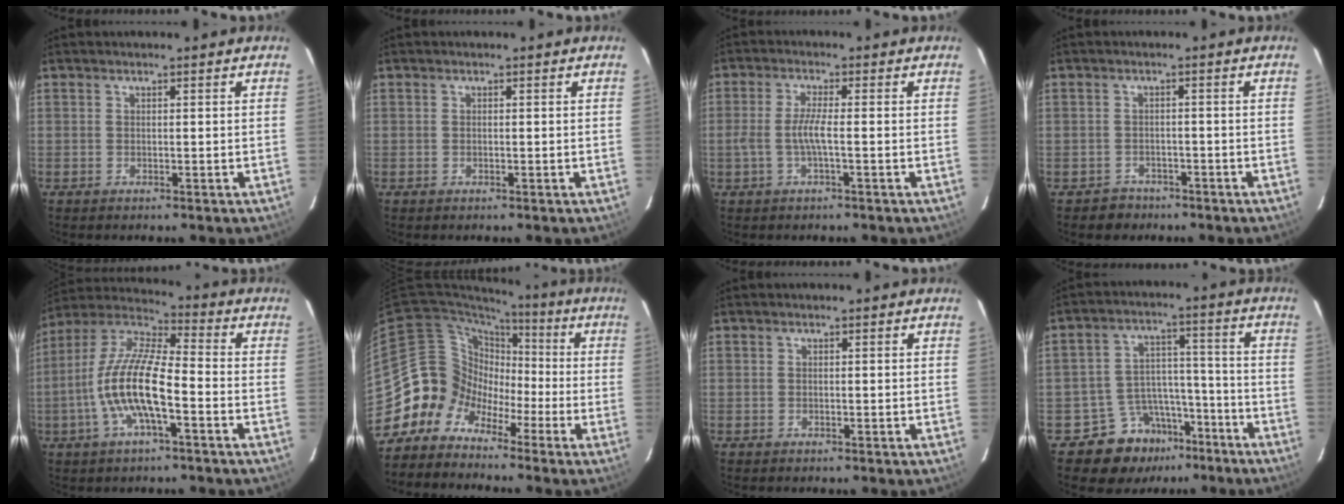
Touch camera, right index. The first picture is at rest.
{"total": 0.0}
{"total": 4.1, "force": [-1.1, 0.0, 3.9], "torque": [-0.086, 0.000, -0.021]}
{"total": 3.5, "force": [-2.2, 2.6, -0.4], "torque": [-0.001, 0.018, -0.034]}
{"total": 14.4, "force": [-4.3, 3.9, 13.1], "torque": [-0.265, 0.001, -0.089]}
{"total": 9.7, "force": [-4.9, 8.3, 0.5], "torque": [-0.019, 0.048, -0.112]}
{"total": 0.0}
{"total": 10.3, "force": [-7.5, 6.9, 1.4], "torque": [-0.033, 0.049, -0.110]}